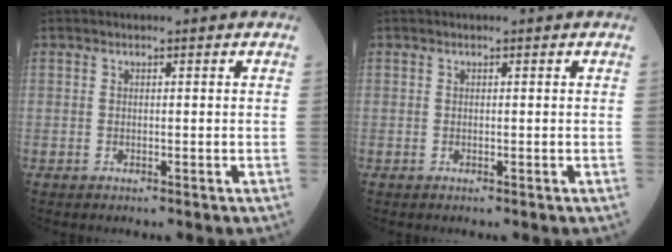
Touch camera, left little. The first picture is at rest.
{"total": 0.0}